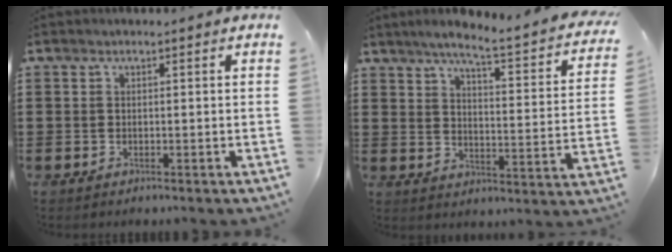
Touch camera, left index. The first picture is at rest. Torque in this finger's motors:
{"motor_torque": [1.08, -1.06, 0.73, 0.11]}